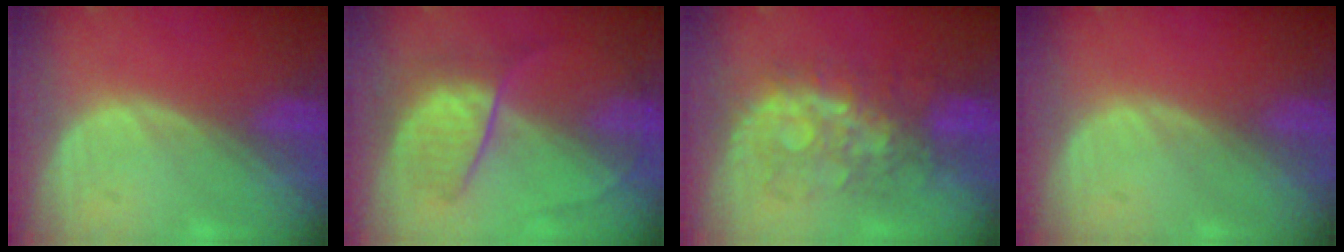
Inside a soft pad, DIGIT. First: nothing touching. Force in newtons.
{"total": 6.4, "press": 6.4, "slide": 0.6}
{"total": 7.9, "press": 7.9, "slide": 0.0}
{"total": 0.0}